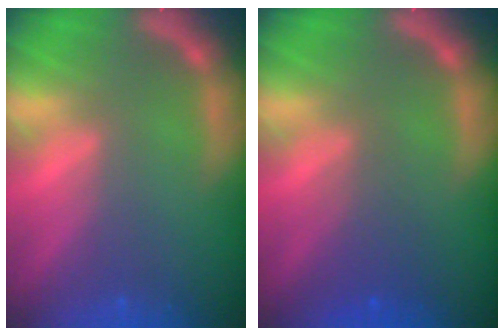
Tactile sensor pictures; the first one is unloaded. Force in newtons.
{"total": 2.5}